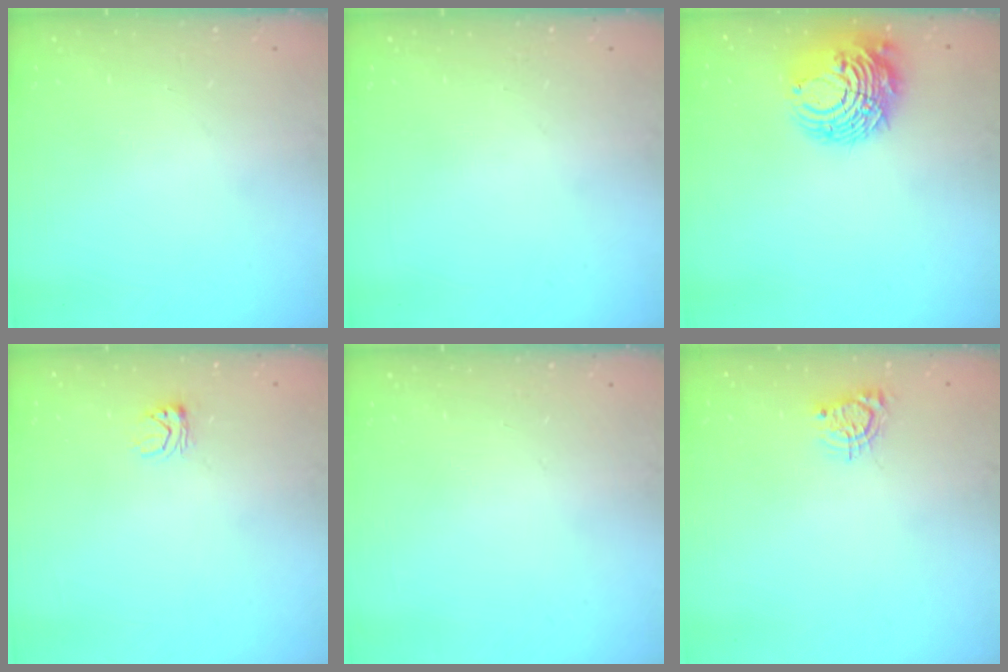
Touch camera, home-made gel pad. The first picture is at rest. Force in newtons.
{"total": 0.0}
{"total": 10.7, "press": 10.6, "slide": 1.2}
{"total": 3.9, "press": 3.9, "slide": 0.2}
{"total": 0.0}
{"total": 4.2, "press": 4.2, "slide": 0.4}